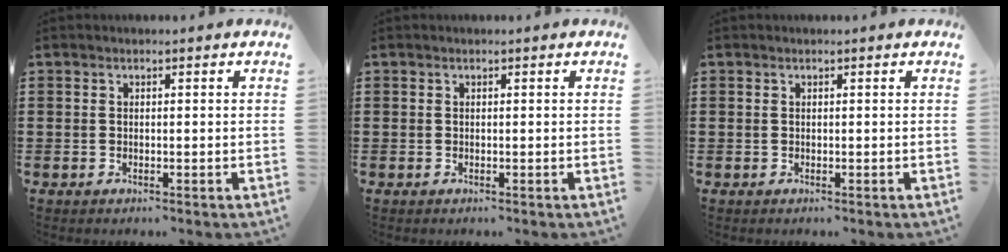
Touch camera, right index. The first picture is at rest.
{"total": 0.0}
{"total": 0.0}